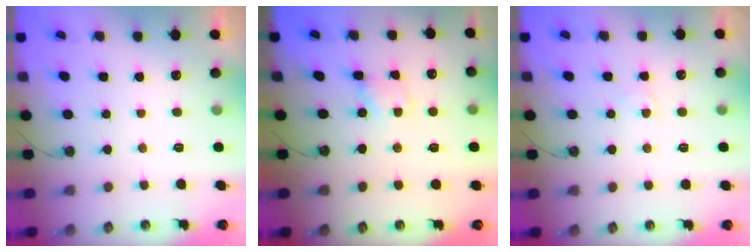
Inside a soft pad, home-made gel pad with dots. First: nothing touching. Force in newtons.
{"total": 1.6, "press": 1.6, "slide": 0.2}
{"total": 3.5, "press": 3.5, "slide": 0.5}